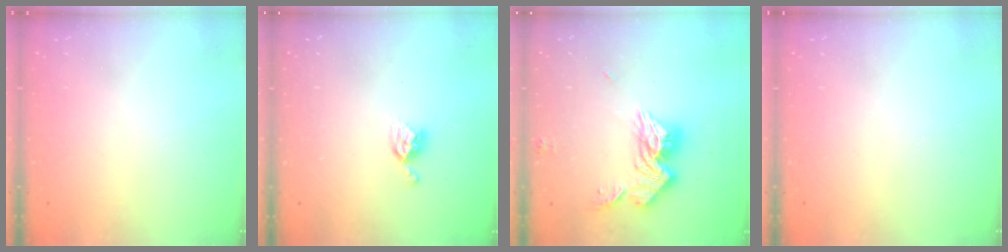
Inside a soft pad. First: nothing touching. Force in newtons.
{"total": 5.7, "press": 5.7, "slide": 0.3}
{"total": 14.1, "press": 14.1, "slide": 1.2}
{"total": 0.0}